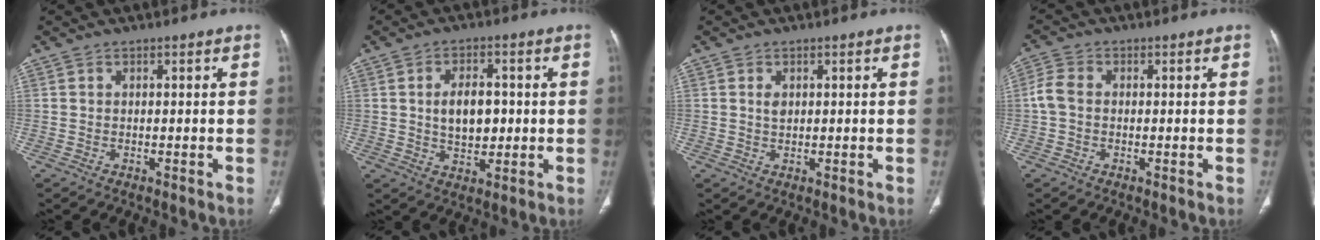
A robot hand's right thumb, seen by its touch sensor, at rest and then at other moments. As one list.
[{"total": 7.3, "force": [0.5, 4.4, 5.8], "torque": [-0.082, 0.000, 0.011]}, {"total": 1.5, "force": [0.5, 1.0, 1.0], "torque": [-0.012, -0.002, 0.009]}, {"total": 3.7, "force": [-0.3, 2.7, 2.5], "torque": [-0.061, 0.009, -0.014]}]